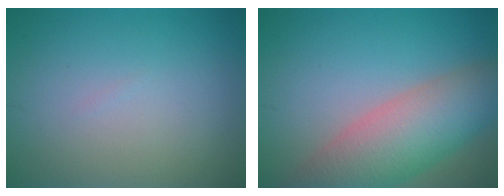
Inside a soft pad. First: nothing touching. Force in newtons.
{"total": 8.4, "press": 8.4, "slide": 0.4}